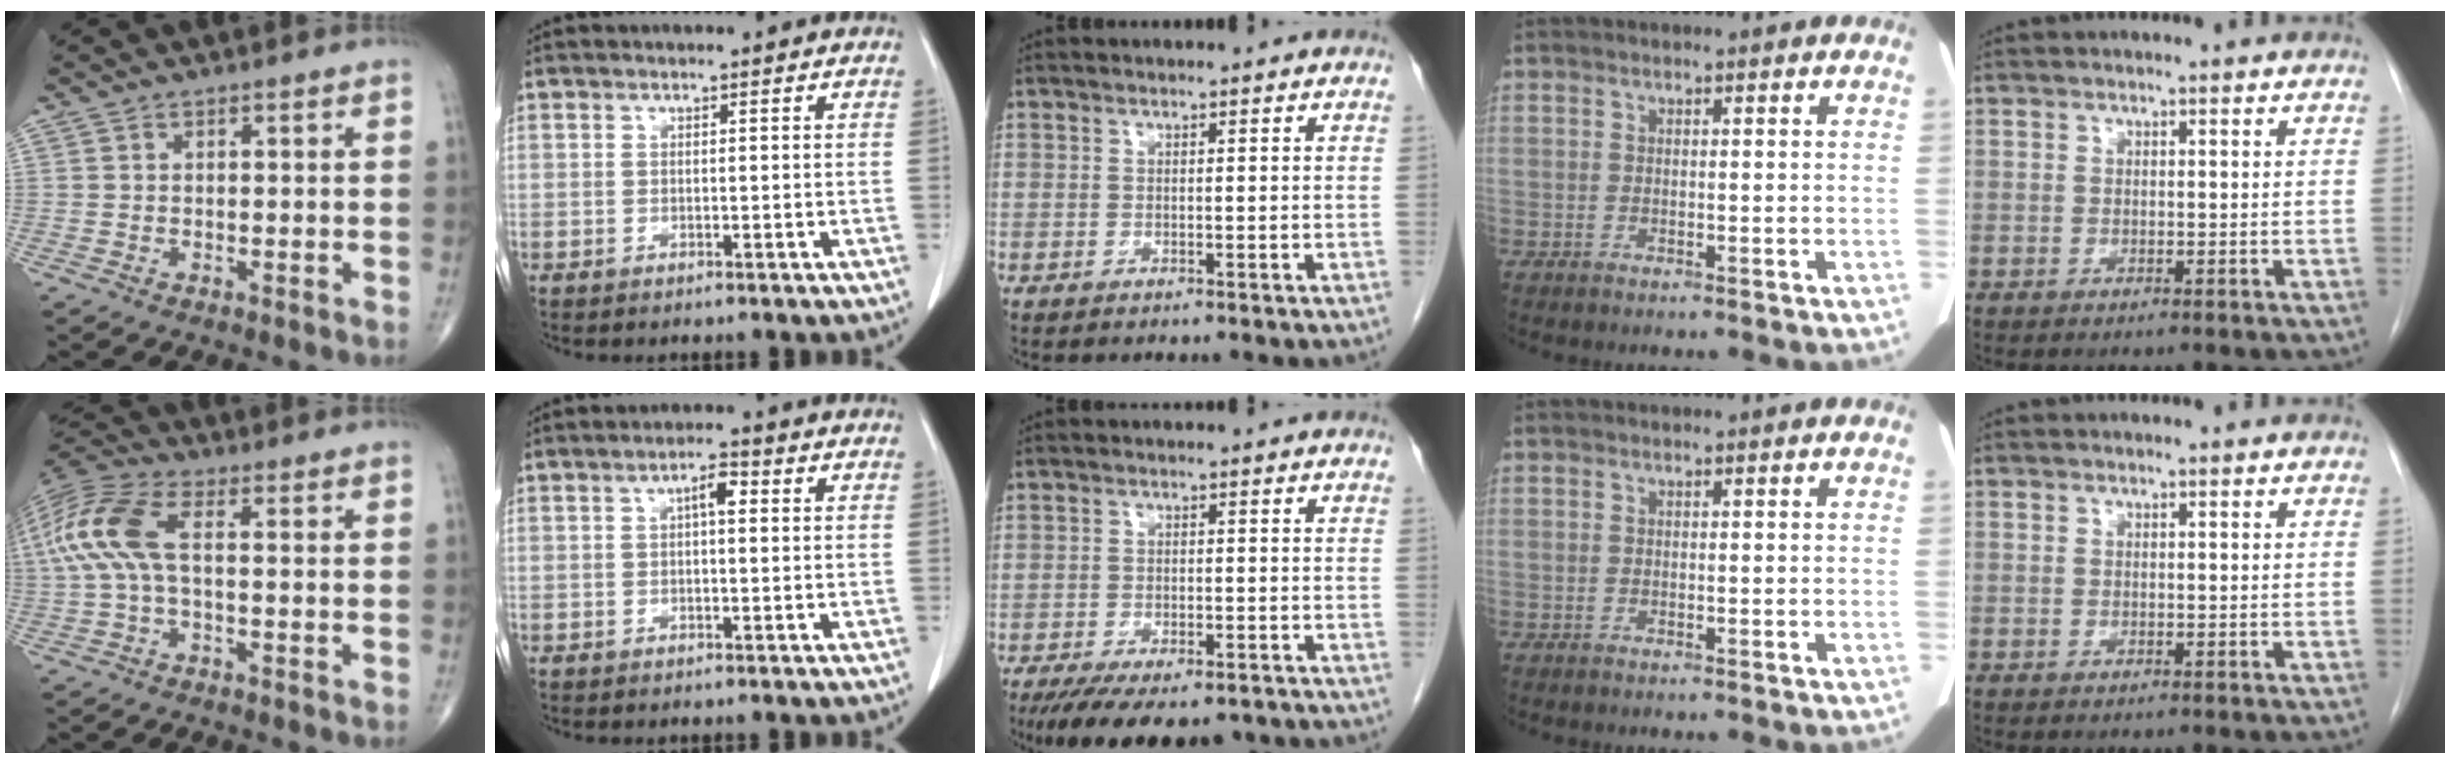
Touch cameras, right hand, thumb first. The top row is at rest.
{"thumb": {"total": 11.8, "force": [0.6, 5.2, 10.5], "torque": [-0.254, 0.030, 0.007]}, "index": {"total": 2.9, "force": [0.6, 0.8, 2.7], "torque": [-0.045, 0.008, 0.008]}, "middle": {"total": 13.4, "force": [-10.4, 4.8, 7.1], "torque": [-0.129, -0.016, -0.146]}}